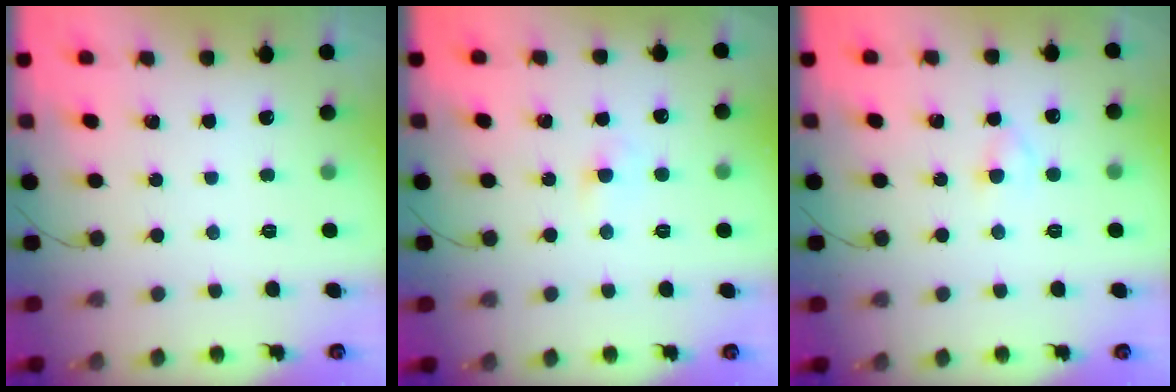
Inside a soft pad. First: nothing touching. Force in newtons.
{"total": 2.4, "press": 2.2, "slide": 0.9}
{"total": 3.0, "press": 2.7, "slide": 1.3}